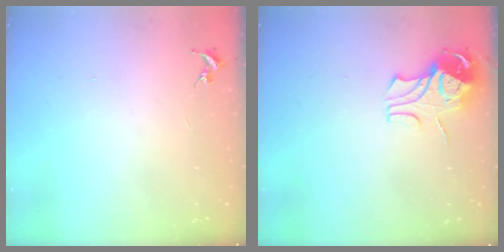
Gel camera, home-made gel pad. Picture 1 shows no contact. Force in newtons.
{"total": 8.9, "press": 8.9, "slide": 0.9}